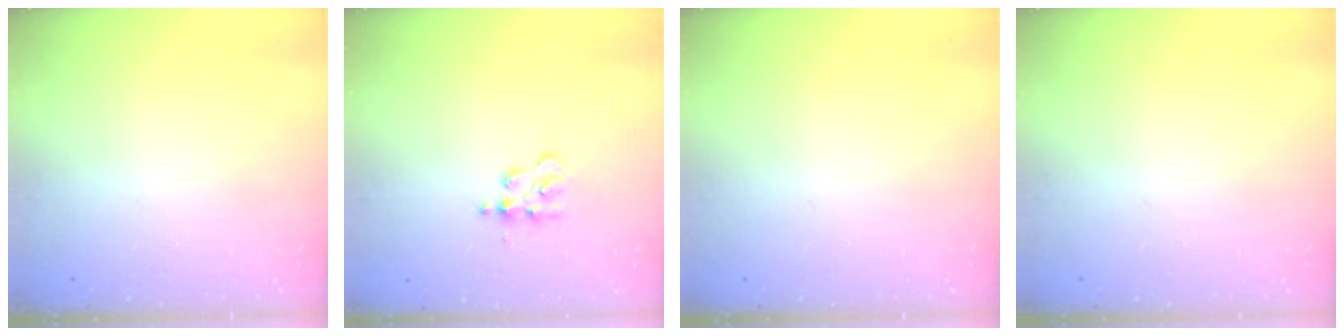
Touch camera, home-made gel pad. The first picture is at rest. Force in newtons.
{"total": 3.3, "press": 3.3, "slide": 0.4}
{"total": 0.0}
{"total": 0.0}